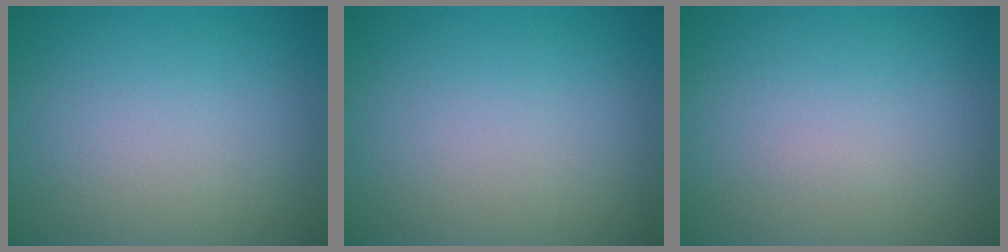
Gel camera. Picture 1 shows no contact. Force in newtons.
{"total": 0.0}
{"total": 0.0}